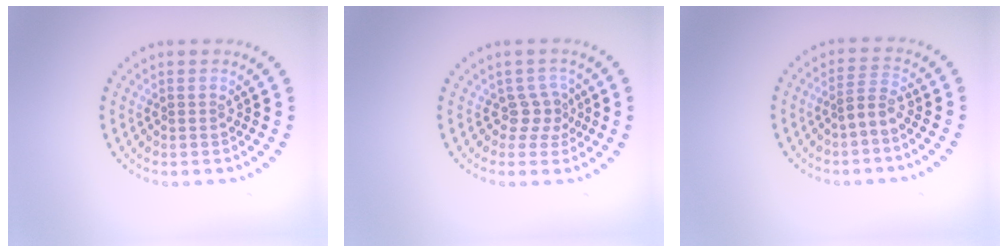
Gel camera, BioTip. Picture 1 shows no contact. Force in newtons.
{"total": 2.0, "press": 1.4, "slide": 1.5}
{"total": 1.8, "press": 1.2, "slide": 1.3}